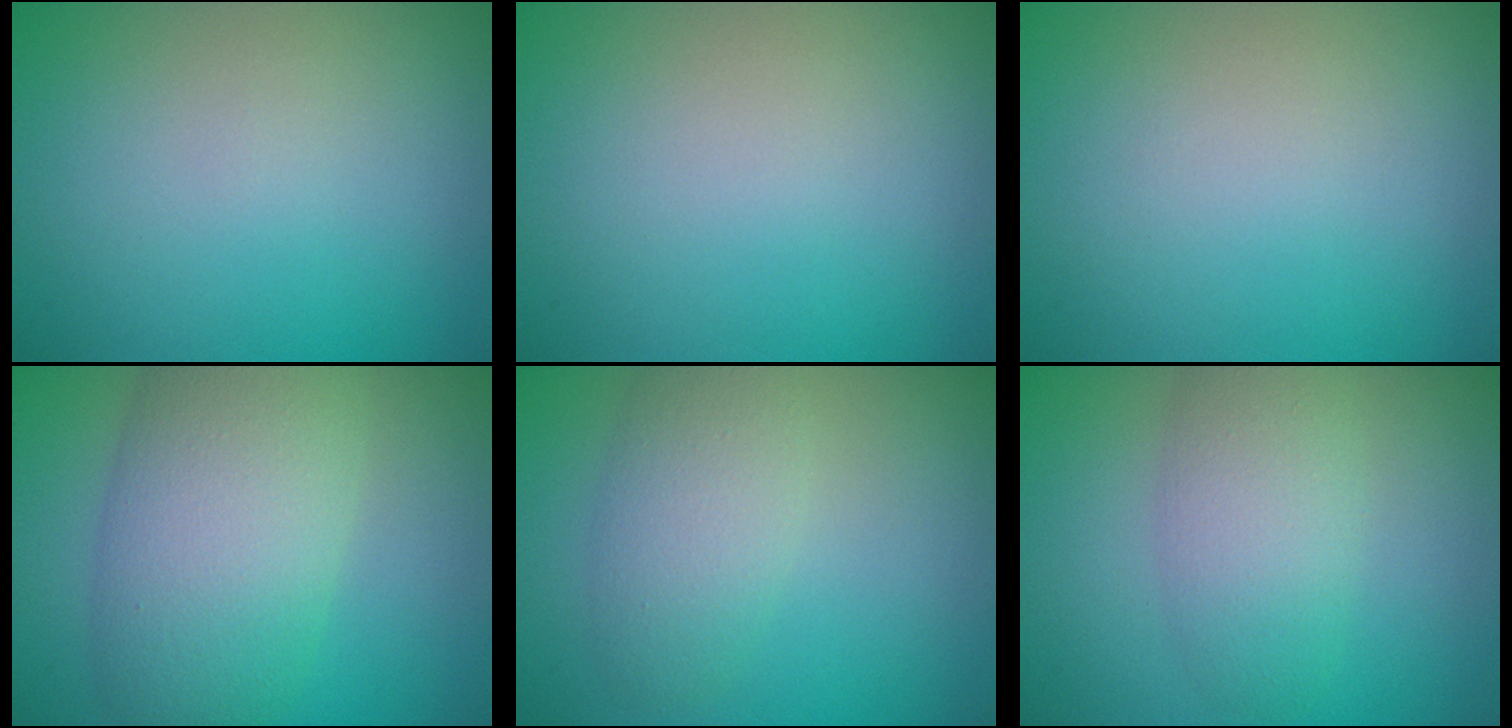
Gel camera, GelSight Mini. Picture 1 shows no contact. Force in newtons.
{"total": 0.0}
{"total": 0.0}
{"total": 8.6, "press": 8.6, "slide": 0.6}
{"total": 3.7, "press": 3.7, "slide": 0.2}
{"total": 4.2, "press": 4.2, "slide": 0.2}